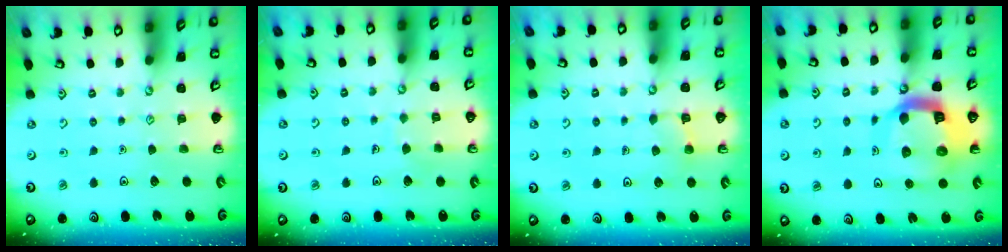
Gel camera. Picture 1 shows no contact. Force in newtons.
{"total": 4.9, "press": 4.9, "slide": 0.2}
{"total": 3.9, "press": 3.9, "slide": 0.3}
{"total": 14.7, "press": 14.6, "slide": 1.7}